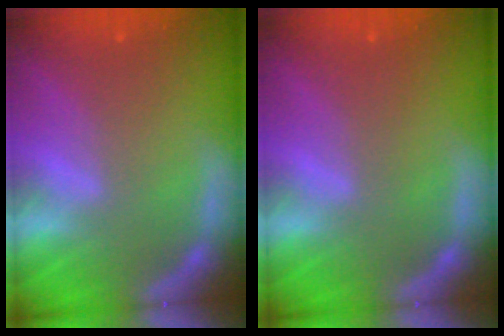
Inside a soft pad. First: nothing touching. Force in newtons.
{"total": 0.0}